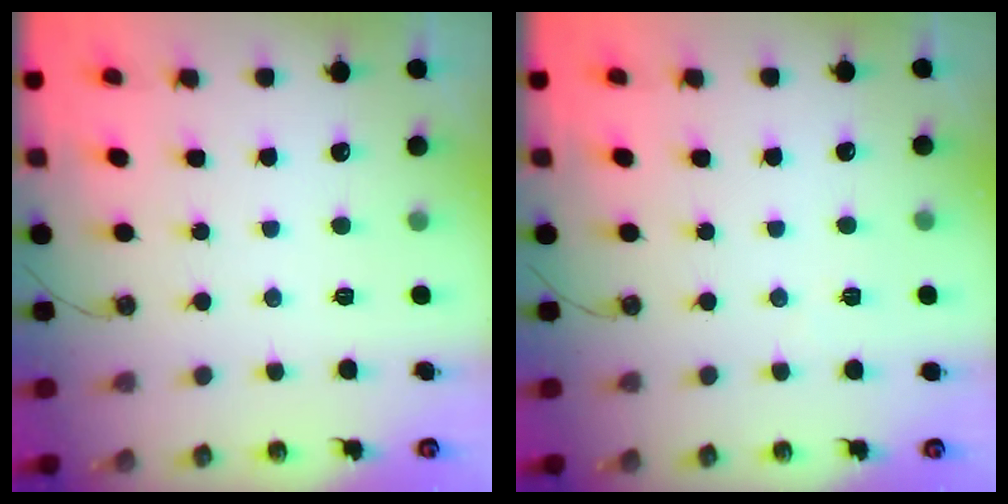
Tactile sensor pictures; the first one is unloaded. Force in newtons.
{"total": 2.0, "press": 1.9, "slide": 0.8}